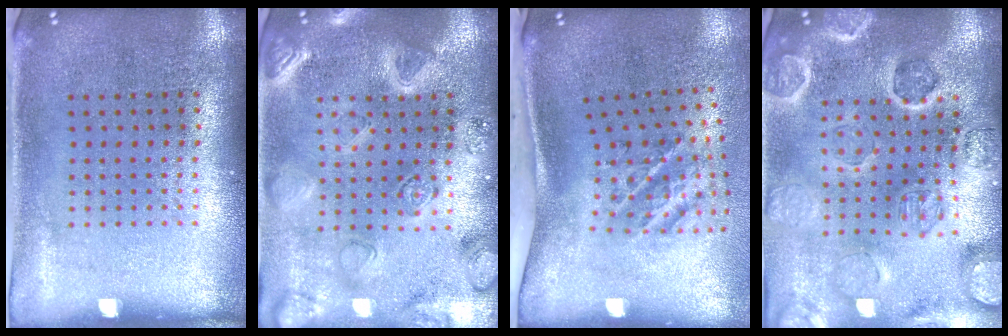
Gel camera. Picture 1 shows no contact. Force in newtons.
{"total": 3.0, "press": 2.9, "slide": 0.8}
{"total": 2.3, "press": 1.3, "slide": 1.9}
{"total": 2.7, "press": 2.7, "slide": 0.2}